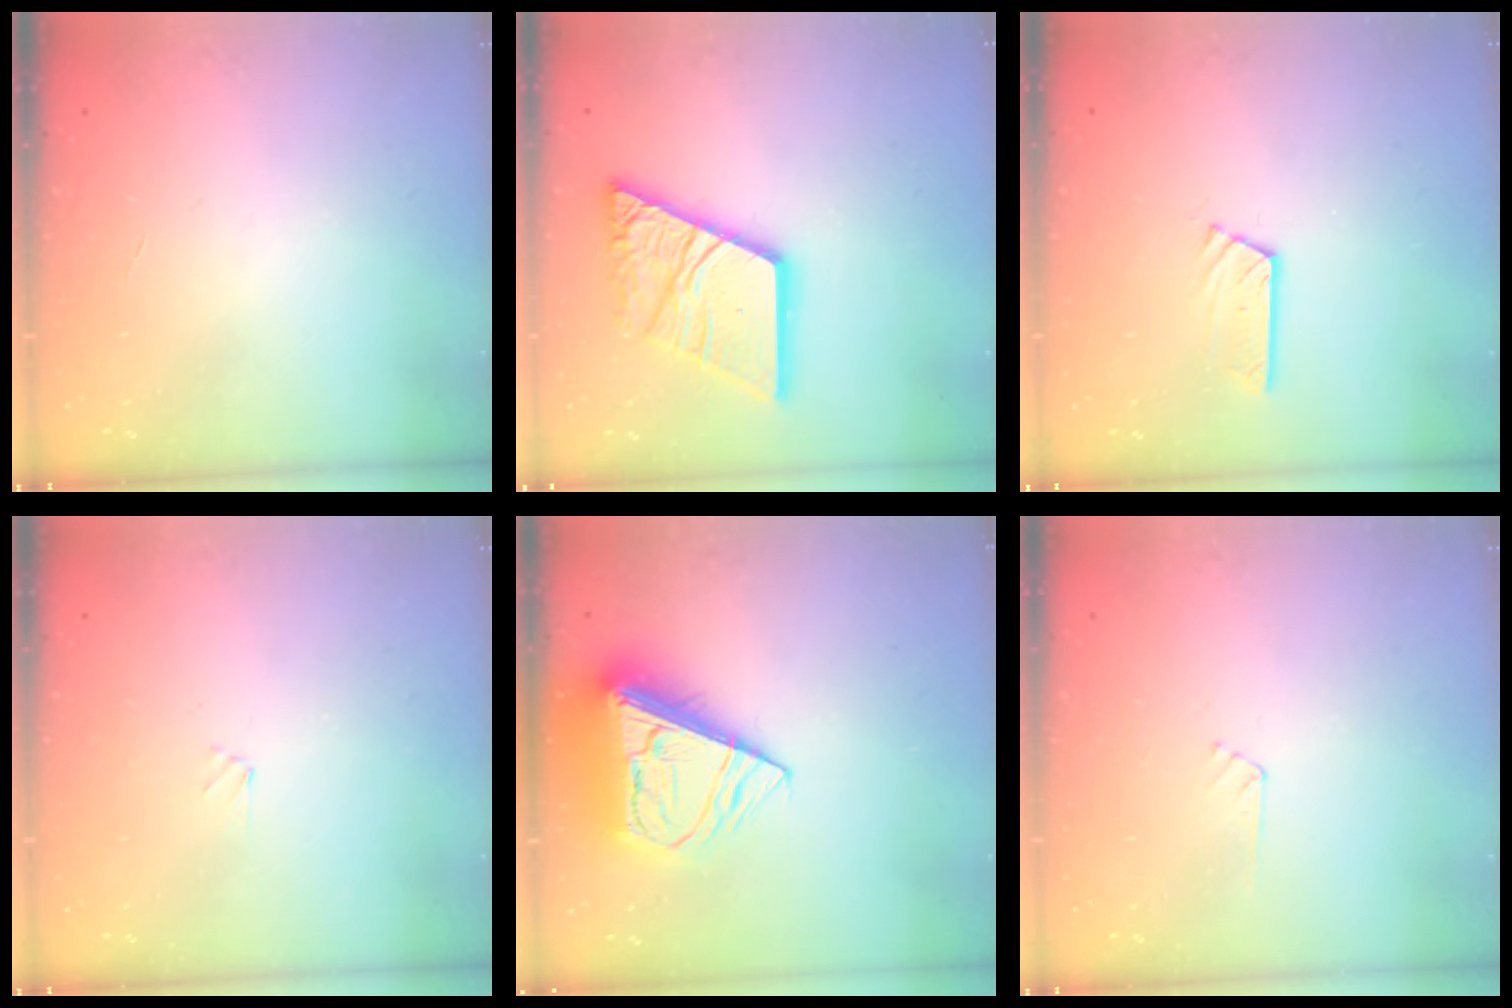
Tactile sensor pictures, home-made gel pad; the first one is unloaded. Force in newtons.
{"total": 18.6, "press": 18.5, "slide": 2.2}
{"total": 4.8, "press": 4.8, "slide": 0.4}
{"total": 1.9, "press": 1.9, "slide": 0.2}
{"total": 14.8, "press": 14.7, "slide": 1.7}
{"total": 3.0, "press": 3.0, "slide": 0.3}